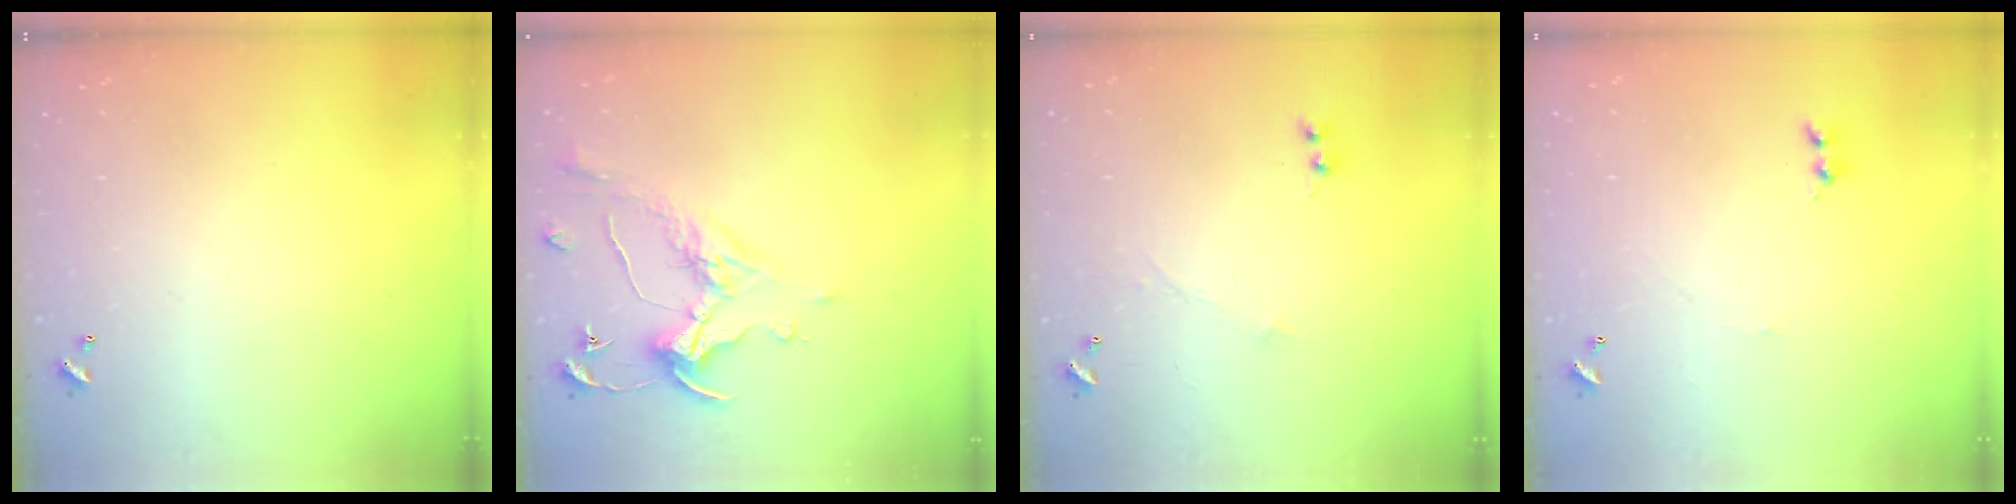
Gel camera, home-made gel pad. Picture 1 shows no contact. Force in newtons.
{"total": 0.8, "press": 0.7, "slide": 0.5}
{"total": 0.0}
{"total": 0.0}